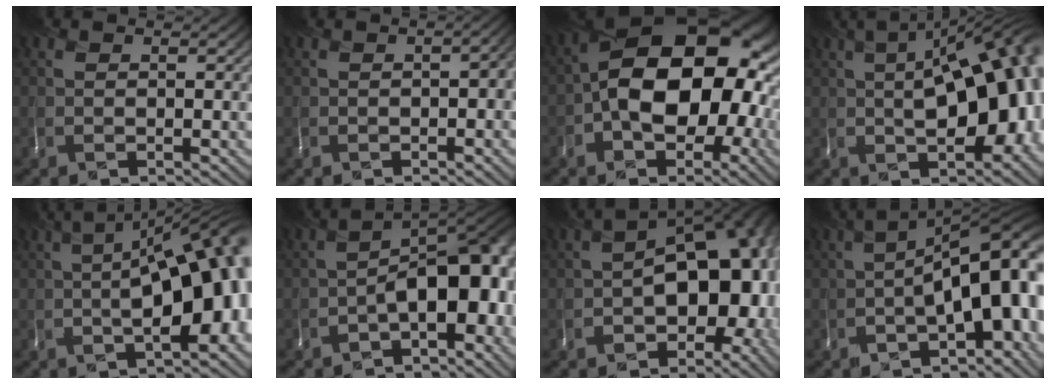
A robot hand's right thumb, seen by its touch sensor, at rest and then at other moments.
{"total": 2.0, "force": [-0.4, 0.7, 1.8], "torque": [-0.019, 0.002, -0.003]}
{"total": 17.1, "force": [-1.2, 11.3, 12.8], "torque": [-0.175, 0.007, -0.034]}
{"total": 15.5, "force": [0.0, 6.8, 13.9], "torque": [-0.161, 0.009, -0.008]}
{"total": 16.4, "force": [-1.4, 6.9, 14.8], "torque": [-0.184, 0.003, -0.018]}
{"total": 10.6, "force": [-3.1, 4.9, 8.8], "torque": [-0.133, -0.008, -0.041]}
{"total": 15.3, "force": [-2.1, 9.3, 12.0], "torque": [-0.142, -0.022, -0.022]}
{"total": 14.9, "force": [-2.1, 6.2, 13.4], "torque": [-0.182, -0.005, -0.017]}